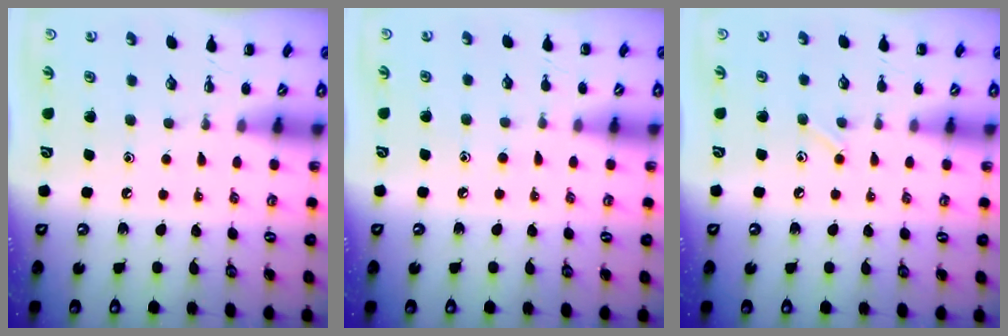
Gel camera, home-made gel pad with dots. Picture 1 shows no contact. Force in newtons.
{"total": 4.9, "press": 4.6, "slide": 1.7}
{"total": 4.4, "press": 4.2, "slide": 1.3}